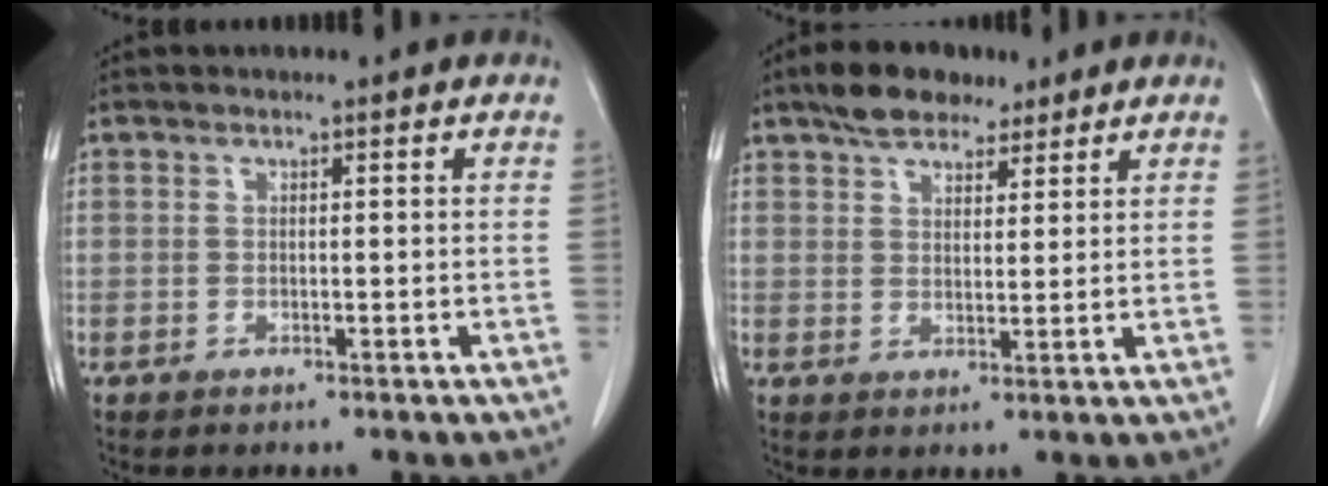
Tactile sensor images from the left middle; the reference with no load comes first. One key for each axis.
{"total": 7.8, "fx": 5.8, "fy": 3.3, "fz": 4.0, "tx": -0.070, "ty": 0.018, "tz": 0.102}